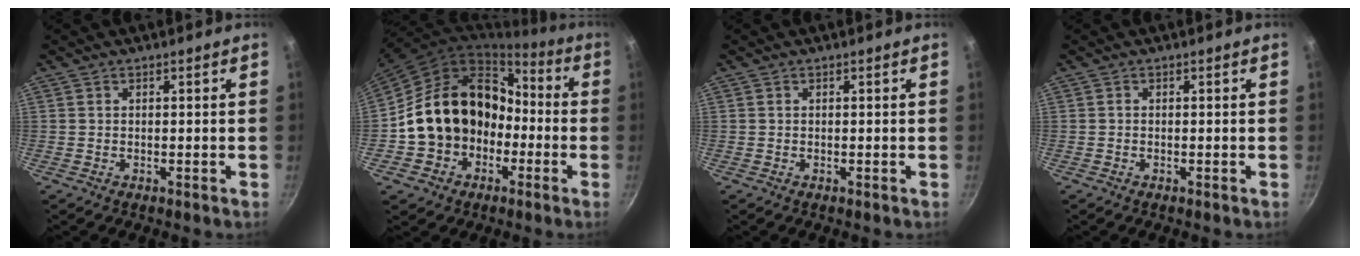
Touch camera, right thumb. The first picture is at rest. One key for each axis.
{"total": 18.8, "fx": -3.4, "fy": 15.5, "fz": 9.9, "tx": -0.147, "ty": 0.074, "tz": -0.041}
{"total": 0.0}
{"total": 0.0}